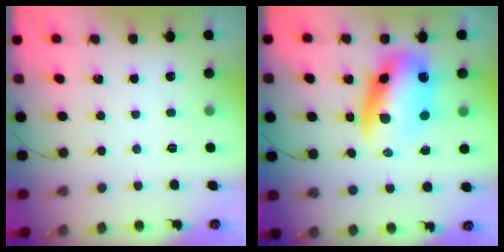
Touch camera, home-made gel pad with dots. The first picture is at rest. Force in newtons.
{"total": 12.0, "press": 11.6, "slide": 3.0}